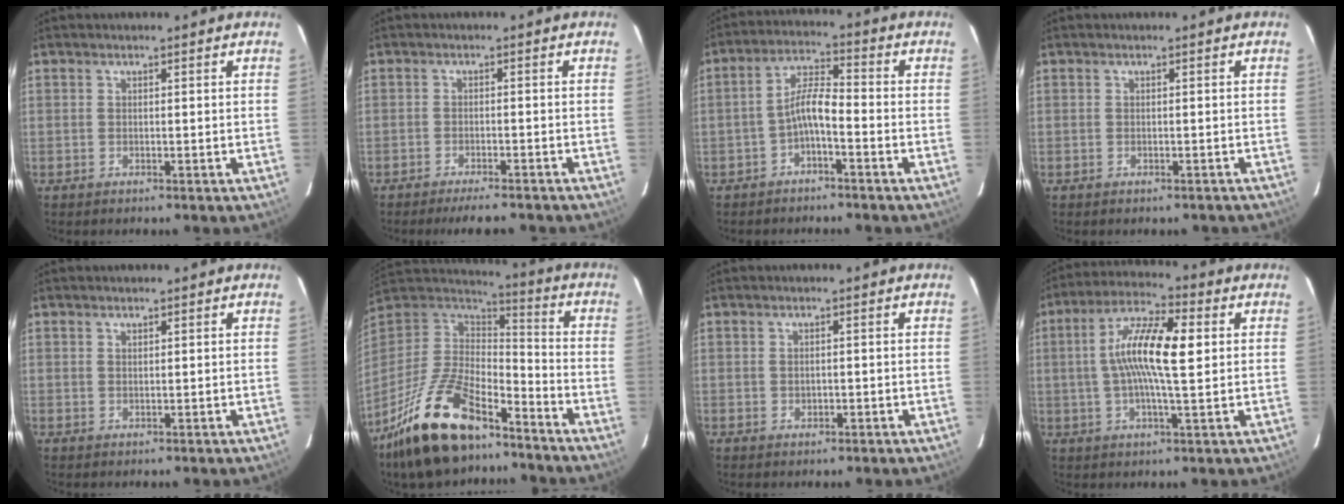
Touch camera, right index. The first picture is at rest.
{"total": 6.7, "force": [-5.8, 1.1, 3.0], "torque": [-0.070, -0.009, -0.091]}
{"total": 5.1, "force": [-2.6, 1.2, 4.2], "torque": [-0.092, 0.017, -0.048]}
{"total": 2.6, "force": [-2.1, 1.3, 0.8], "torque": [-0.013, -0.003, -0.023]}
{"total": 0.6, "force": [0.5, 0.3, 0.1], "torque": [-0.002, 0.001, 0.009]}
{"total": 22.6, "force": [-15.7, 9.1, 13.4], "torque": [-0.281, -0.019, -0.277]}
{"total": 1.0, "force": [-0.2, 0.9, 0.4], "torque": [-0.004, -0.001, -0.001]}
{"total": 12.3, "force": [1.5, 2.7, 11.9], "torque": [-0.219, 0.018, 0.019]}